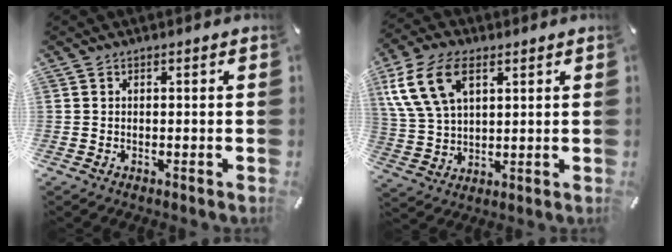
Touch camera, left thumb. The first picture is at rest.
{"total": 12.6, "force": [5.4, 7.8, 8.3], "torque": [-0.213, -0.003, 0.097]}